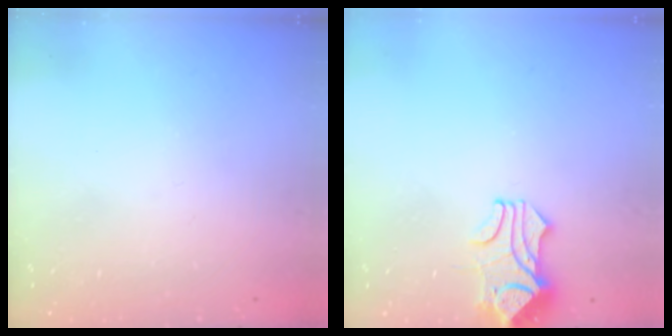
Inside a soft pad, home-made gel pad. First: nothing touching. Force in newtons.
{"total": 1.7, "press": 1.4, "slide": 1.0}